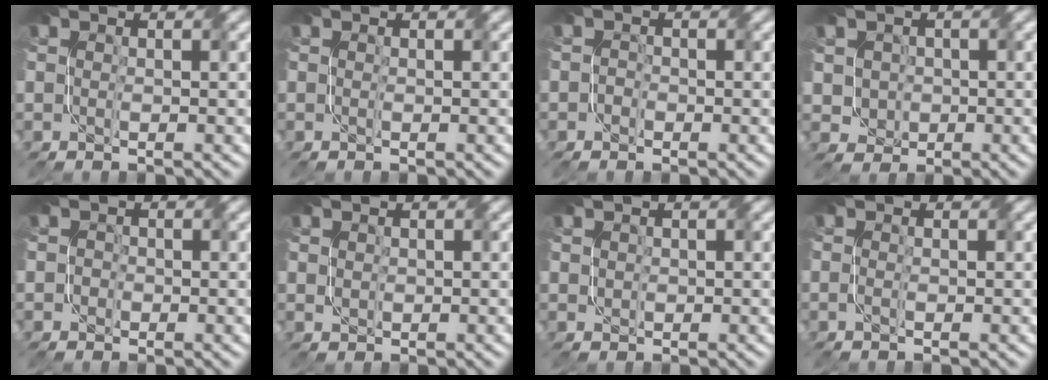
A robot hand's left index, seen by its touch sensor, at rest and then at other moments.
{"total": 0.0}
{"total": 0.8, "force": [-0.8, 0.2, -0.1], "torque": [0.014, 0.003, -0.016]}
{"total": 2.0, "force": [-0.1, 1.9, 0.6], "torque": [-0.014, 0.004, 0.011]}
{"total": 0.6, "force": [-0.3, 0.5, 0.1], "torque": [0.008, 0.006, -0.009]}
{"total": 0.9, "force": [0.3, 0.7, 0.5], "torque": [-0.022, 0.007, 0.017]}
{"total": 0.6, "force": [0.2, 0.5, 0.2], "torque": [-0.014, 0.004, 0.010]}
{"total": 0.7, "force": [-0.5, -0.4, 0.2], "torque": [-0.007, 0.003, -0.011]}